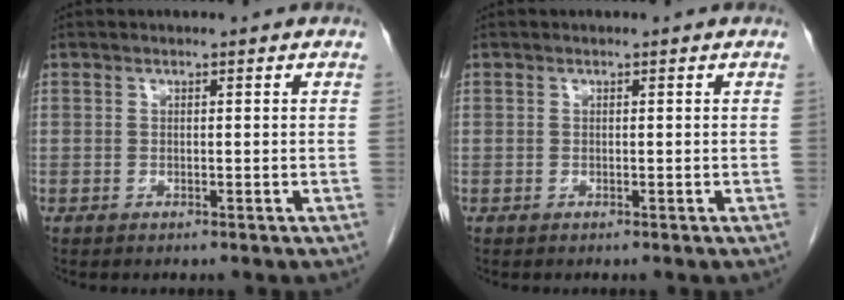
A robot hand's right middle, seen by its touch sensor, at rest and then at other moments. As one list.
[{"total": 0.0}]